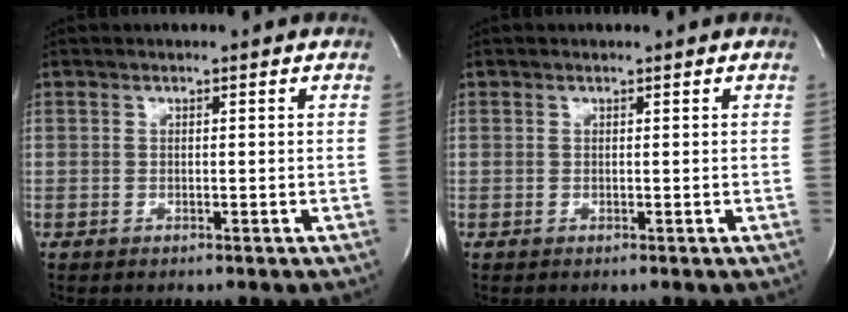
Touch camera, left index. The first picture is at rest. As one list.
[{"total": 0.0}]